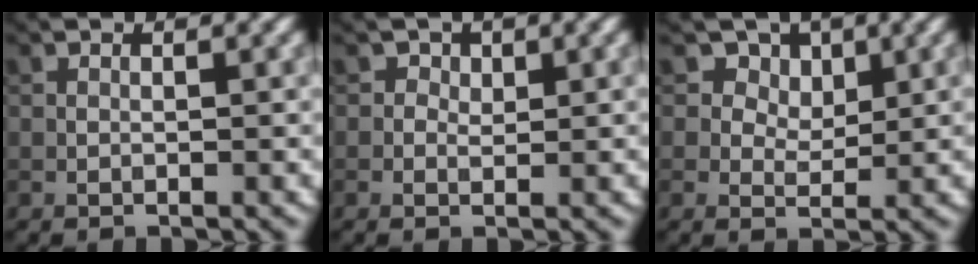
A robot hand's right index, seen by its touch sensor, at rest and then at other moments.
{"total": 1.3, "force": [0.6, 1.0, 0.6], "torque": [-0.001, -0.006, 0.003]}
{"total": 4.2, "force": [2.4, 2.8, 2.0], "torque": [-0.038, -0.007, 0.031]}